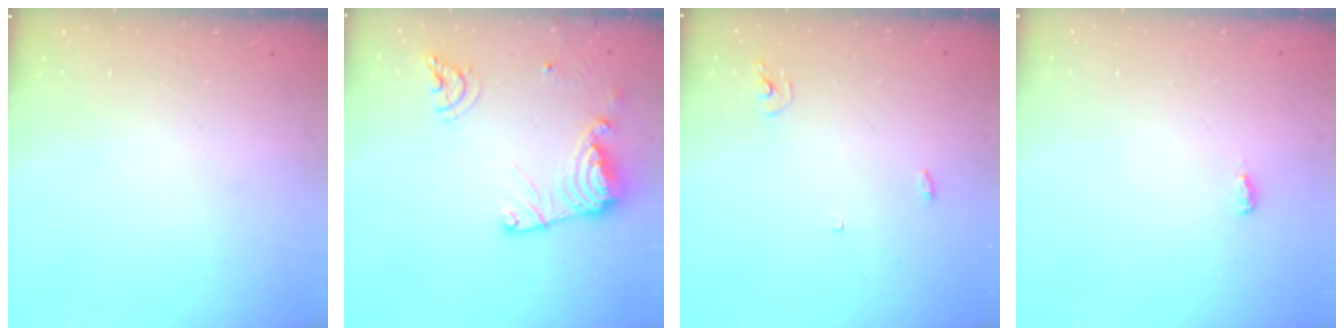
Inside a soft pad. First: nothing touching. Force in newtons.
{"total": 15.2, "press": 15.1, "slide": 1.8}
{"total": 3.3, "press": 3.2, "slide": 0.3}
{"total": 2.6, "press": 2.4, "slide": 1.0}